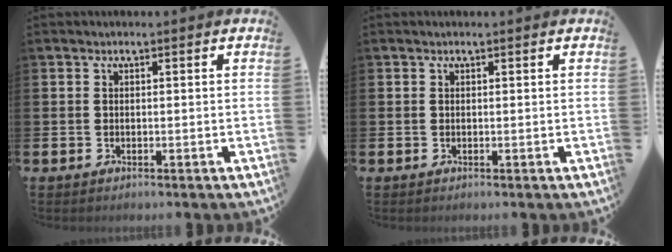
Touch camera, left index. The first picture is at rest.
{"total": 0.0}